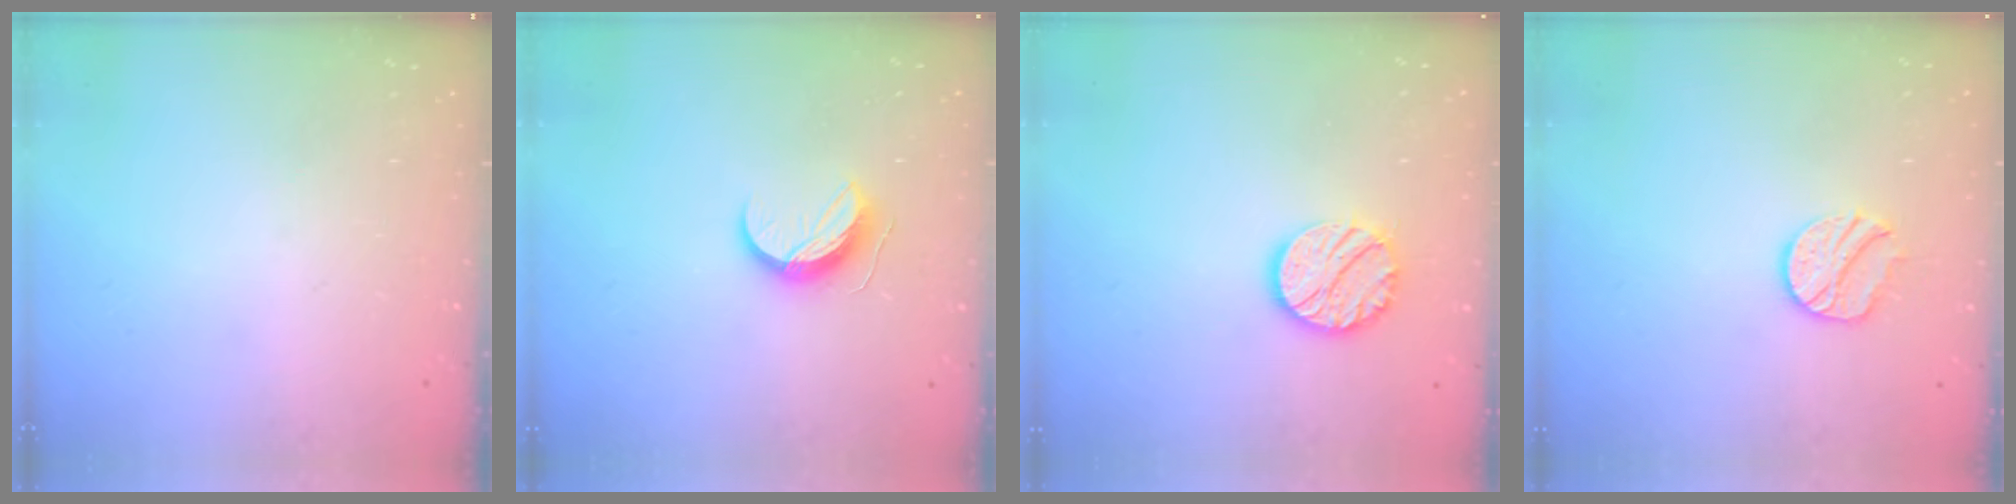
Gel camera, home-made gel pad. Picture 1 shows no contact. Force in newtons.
{"total": 9.4, "press": 9.4, "slide": 0.6}
{"total": 11.6, "press": 11.6, "slide": 0.5}
{"total": 9.4, "press": 9.4, "slide": 0.4}